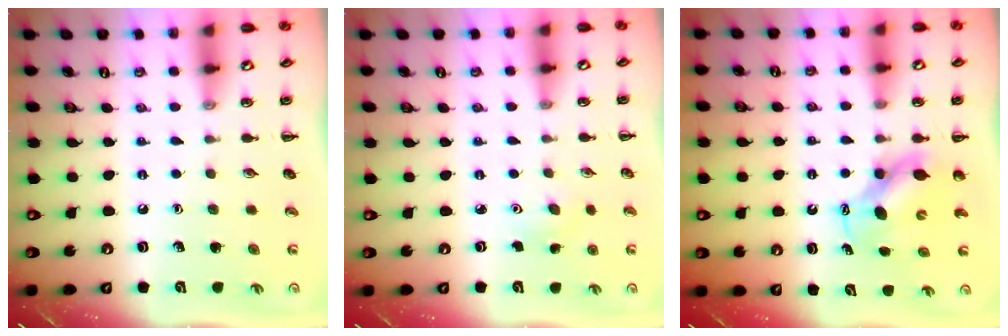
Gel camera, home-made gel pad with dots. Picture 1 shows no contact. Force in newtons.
{"total": 3.5, "press": 3.4, "slide": 1.0}
{"total": 6.5, "press": 6.4, "slide": 1.0}